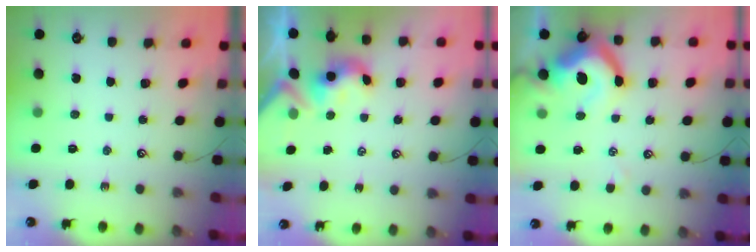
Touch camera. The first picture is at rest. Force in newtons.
{"total": 4.7, "press": 4.7, "slide": 0.3}
{"total": 14.0, "press": 13.9, "slide": 1.8}